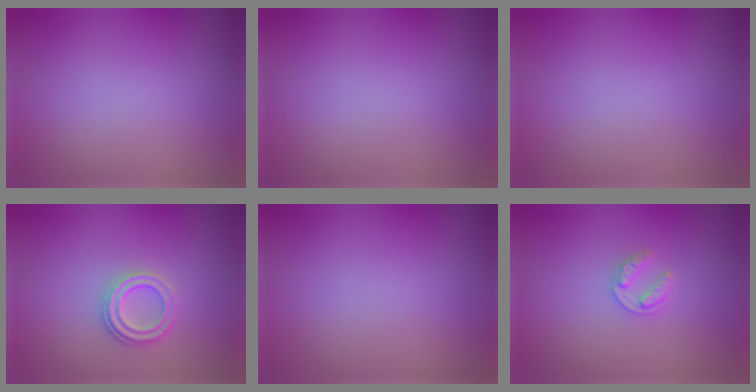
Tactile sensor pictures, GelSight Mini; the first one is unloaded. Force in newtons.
{"total": 0.0}
{"total": 0.0}
{"total": 2.3, "press": 2.2, "slide": 0.8}
{"total": 0.0}
{"total": 1.6, "press": 1.6, "slide": 0.3}